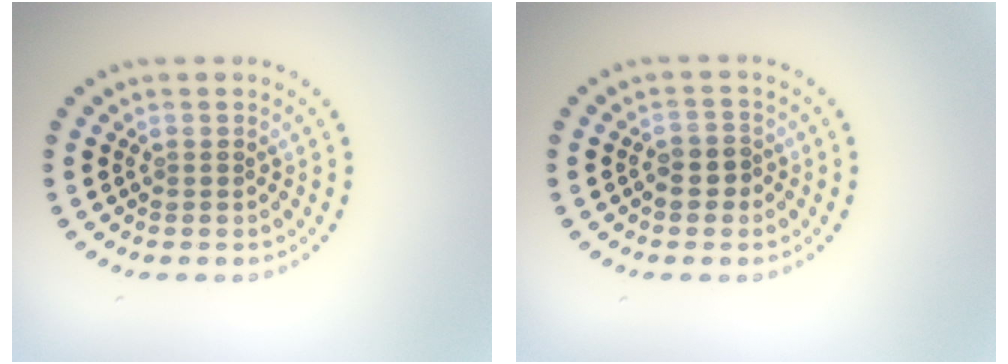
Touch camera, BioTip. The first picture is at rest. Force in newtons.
{"total": 2.0, "press": 1.9, "slide": 0.7}